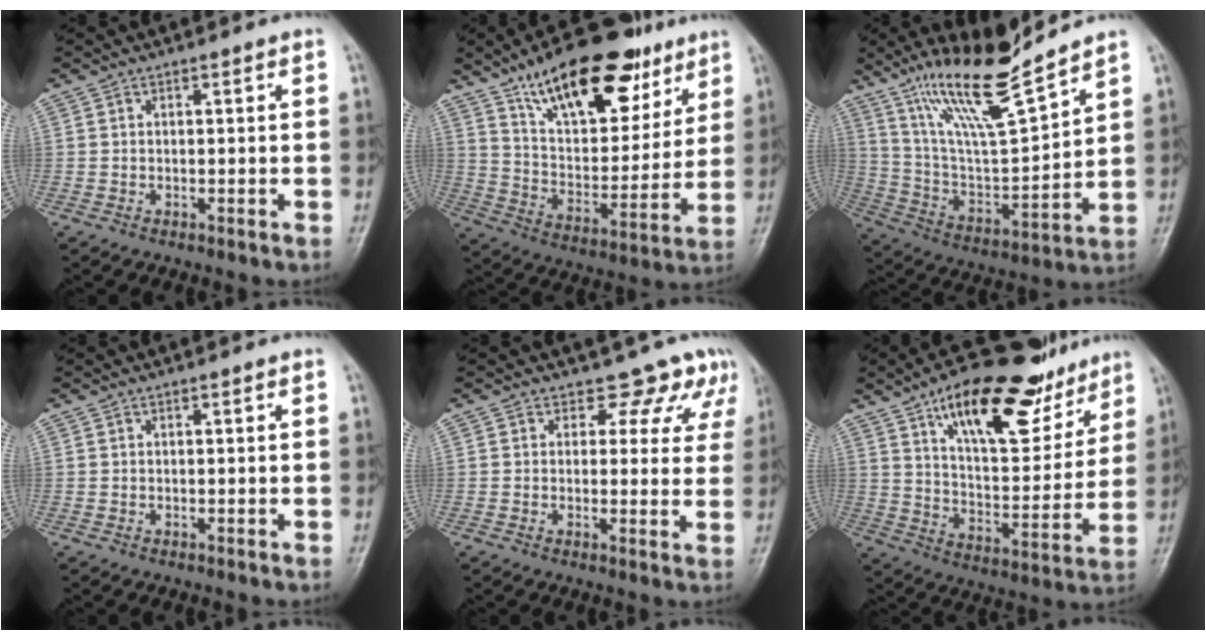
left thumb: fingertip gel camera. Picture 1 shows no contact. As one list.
[{"total": 24.0, "force": [14.6, 10.9, 15.7], "torque": [-0.203, -0.046, 0.245]}, {"total": 17.1, "force": [13.3, 2.3, 10.6], "torque": [-0.177, -0.074, 0.256]}, {"total": 0.0}, {"total": 7.7, "force": [6.0, 4.7, 1.3], "torque": [0.033, -0.026, 0.048]}, {"total": 23.5, "force": [15.0, 9.3, 15.5], "torque": [-0.198, -0.057, 0.249]}]